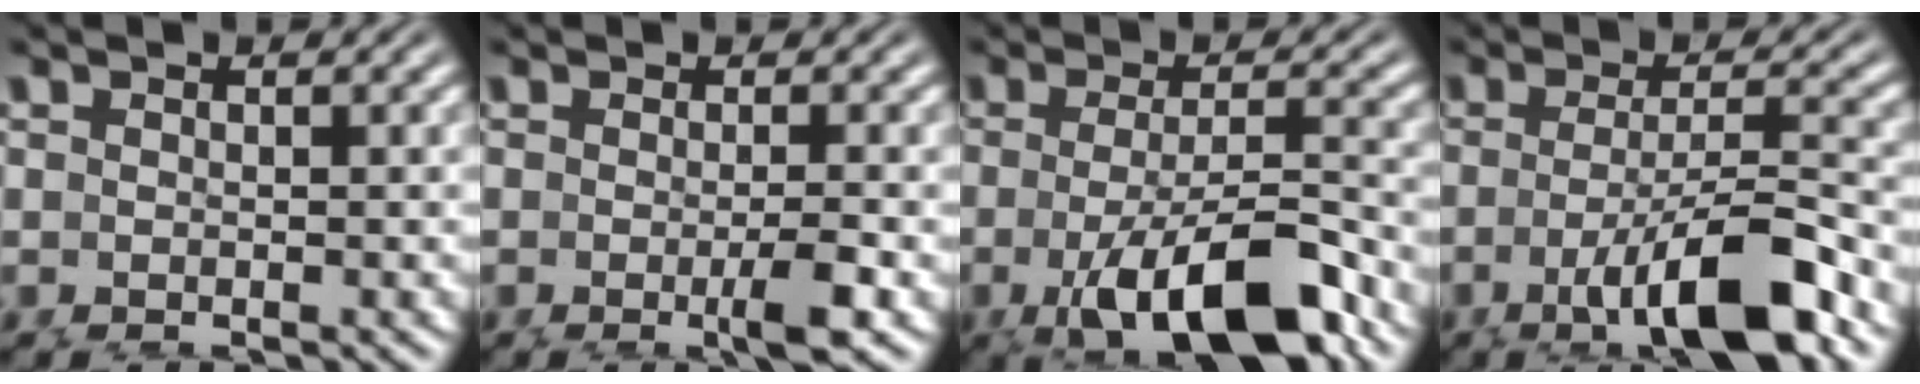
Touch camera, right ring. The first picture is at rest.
{"total": 1.9, "force": [-0.5, -0.4, 1.8], "torque": [-0.026, -0.001, -0.008]}
{"total": 6.8, "force": [-3.7, 2.0, 5.4], "torque": [-0.092, -0.029, -0.038]}
{"total": 6.1, "force": [-2.8, 1.6, 5.2], "torque": [-0.091, -0.024, -0.032]}